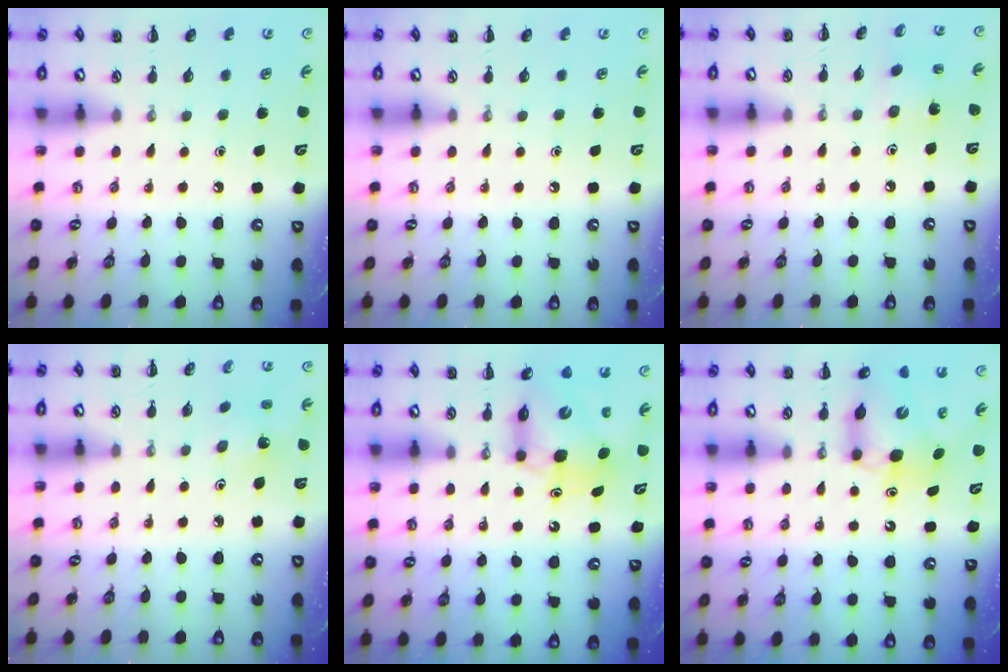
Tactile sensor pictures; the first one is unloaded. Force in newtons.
{"total": 0.0}
{"total": 1.6, "press": 1.5, "slide": 0.5}
{"total": 1.6, "press": 1.5, "slide": 0.7}
{"total": 9.1, "press": 8.8, "slide": 2.2}
{"total": 7.5, "press": 7.2, "slide": 1.9}